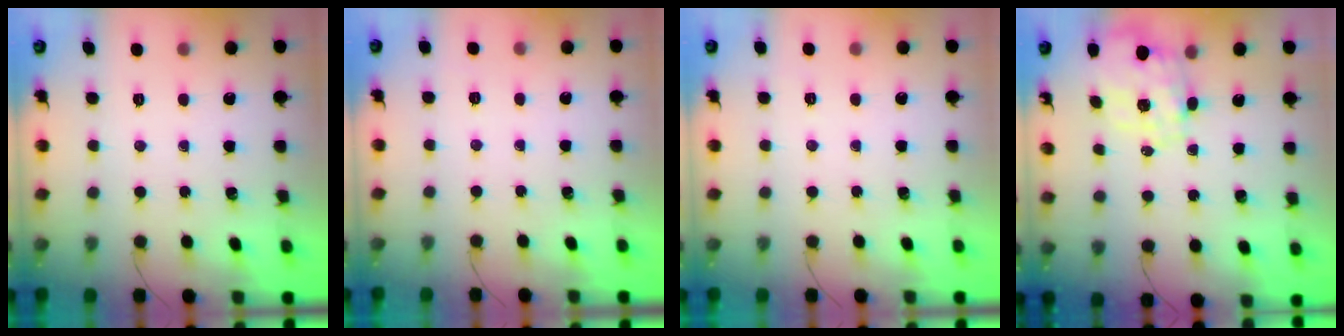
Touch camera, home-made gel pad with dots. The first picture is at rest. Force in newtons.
{"total": 5.3, "press": 5.1, "slide": 1.4}
{"total": 2.4, "press": 2.1, "slide": 1.2}
{"total": 2.1, "press": 1.8, "slide": 1.1}